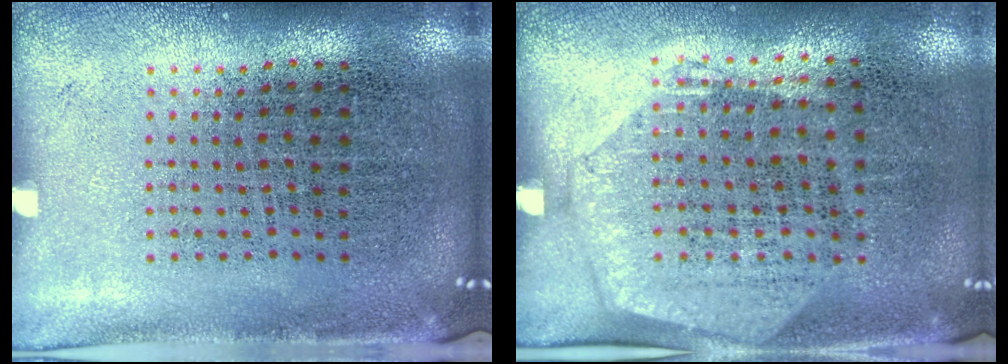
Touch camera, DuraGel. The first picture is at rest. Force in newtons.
{"total": 1.5, "press": 1.3, "slide": 0.7}